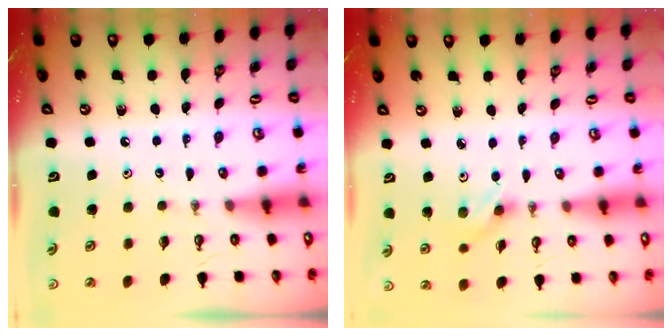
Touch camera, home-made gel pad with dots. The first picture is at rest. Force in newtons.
{"total": 2.8, "press": 2.4, "slide": 1.4}